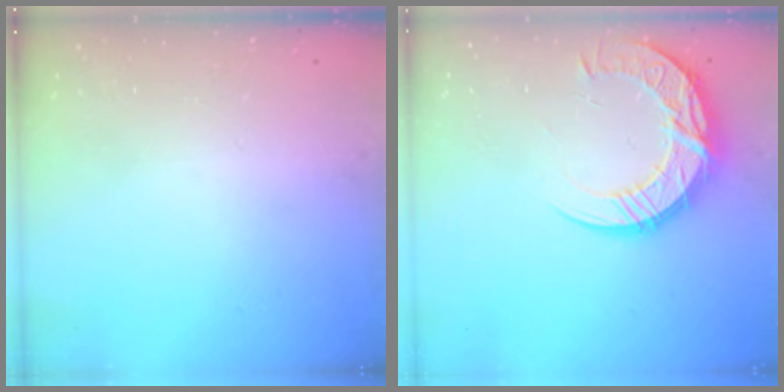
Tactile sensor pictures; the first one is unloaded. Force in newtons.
{"total": 18.4, "press": 18.4, "slide": 1.0}